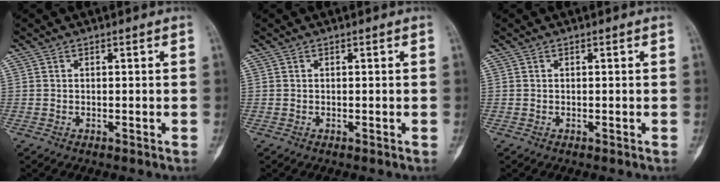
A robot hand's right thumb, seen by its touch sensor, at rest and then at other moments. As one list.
[{"total": 0.0}, {"total": 0.0}]